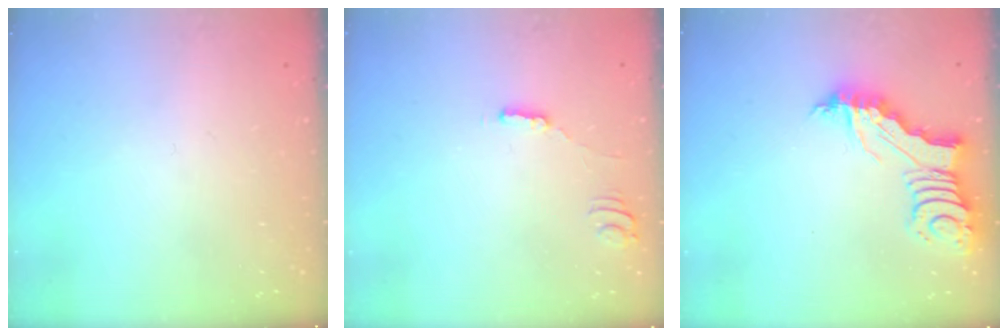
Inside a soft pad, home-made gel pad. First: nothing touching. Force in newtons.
{"total": 0.9, "press": 0.9, "slide": 0.3}
{"total": 5.8, "press": 5.8, "slide": 0.2}